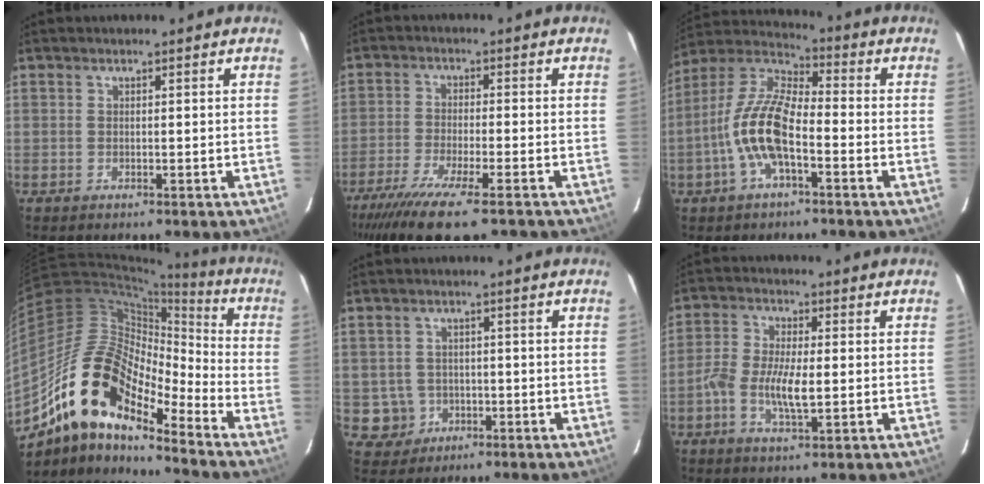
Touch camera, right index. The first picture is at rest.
{"total": 14.6, "force": [-10.7, 2.5, 9.5], "torque": [-0.202, -0.053, -0.187]}
{"total": 13.0, "force": [-4.1, 4.8, 11.3], "torque": [-0.240, 0.007, -0.084]}
{"total": 18.8, "force": [-13.0, 6.8, 11.9], "torque": [-0.203, -0.006, -0.260]}
{"total": 5.0, "force": [-1.2, 4.8, 0.4], "torque": [-0.017, 0.019, -0.009]}
{"total": 7.2, "force": [-1.4, 2.5, 6.6], "torque": [-0.138, 0.004, -0.033]}